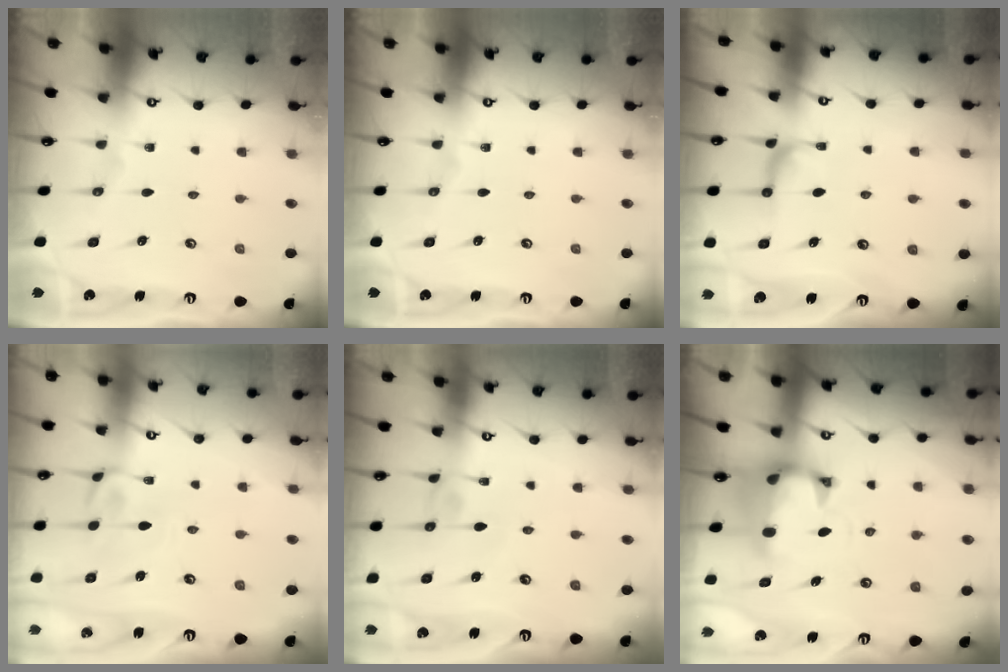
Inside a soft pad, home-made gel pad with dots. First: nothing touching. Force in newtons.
{"total": 0.0}
{"total": 2.9, "press": 2.7, "slide": 0.9}
{"total": 2.5, "press": 2.4, "slide": 0.7}
{"total": 2.2, "press": 2.2, "slide": 0.1}
{"total": 1.7, "press": 1.2, "slide": 1.2}